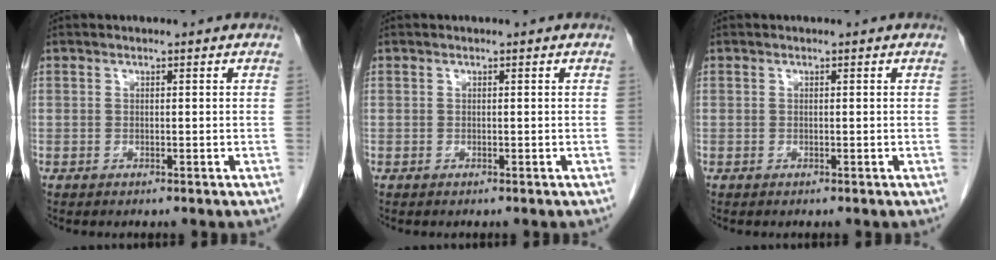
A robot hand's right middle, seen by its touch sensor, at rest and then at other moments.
{"total": 0.0}
{"total": 0.0}